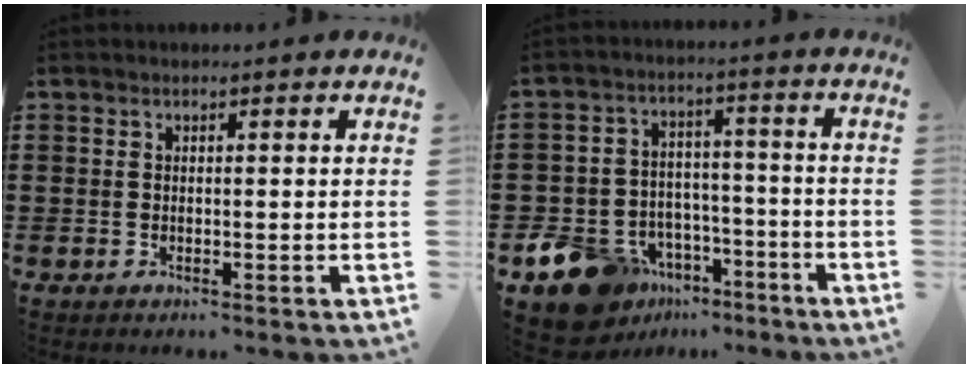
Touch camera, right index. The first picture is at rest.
{"total": 10.6, "force": [-7.0, 7.2, 3.4], "torque": [-0.099, 0.036, -0.128]}